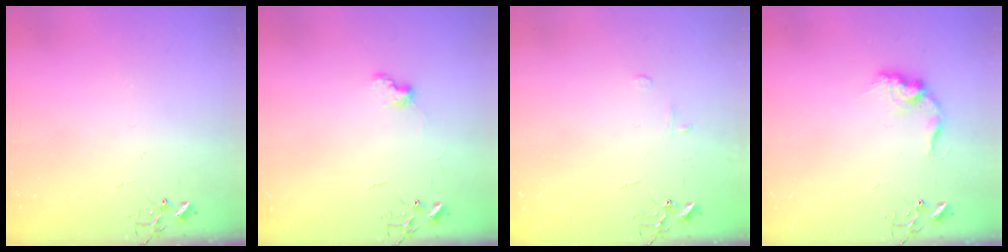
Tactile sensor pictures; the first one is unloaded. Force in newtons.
{"total": 6.3, "press": 6.2, "slide": 0.9}
{"total": 5.4, "press": 5.4, "slide": 0.6}
{"total": 11.0, "press": 11.0, "slide": 0.3}